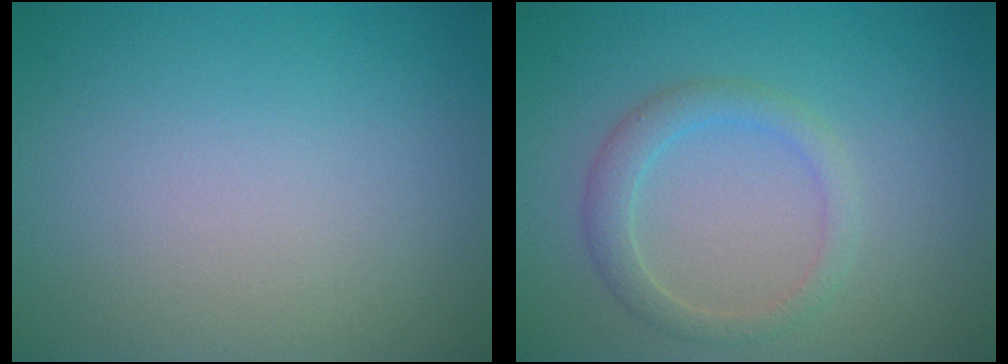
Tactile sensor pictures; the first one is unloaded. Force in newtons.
{"total": 2.3, "press": 2.3, "slide": 0.1}